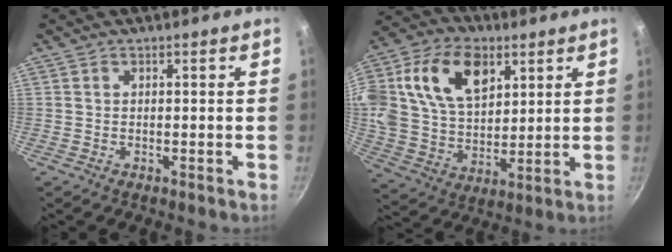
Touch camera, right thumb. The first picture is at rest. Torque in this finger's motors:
{"motor_torque": [0.72, 4.28, 0.86, -0.07, 0.24]}